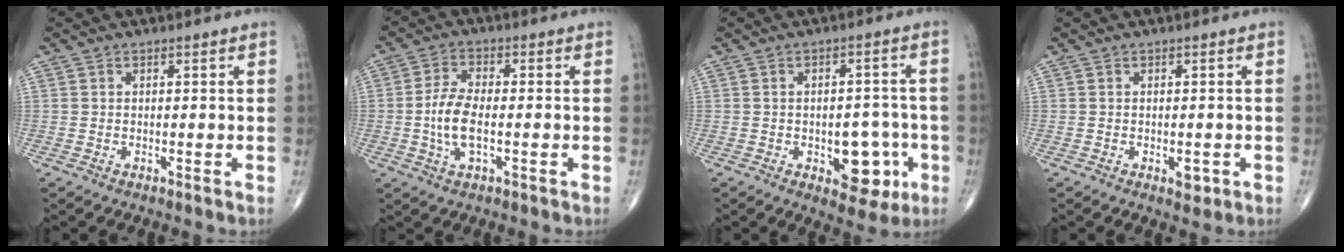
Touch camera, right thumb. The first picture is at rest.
{"total": 7.4, "force": [-1.1, 3.2, 6.6], "torque": [-0.141, 0.006, -0.024]}
{"total": 9.6, "force": [-3.0, 5.4, 7.2], "torque": [-0.055, 0.018, -0.030]}
{"total": 2.1, "force": [-0.7, 1.1, 1.6], "torque": [-0.013, 0.000, -0.007]}